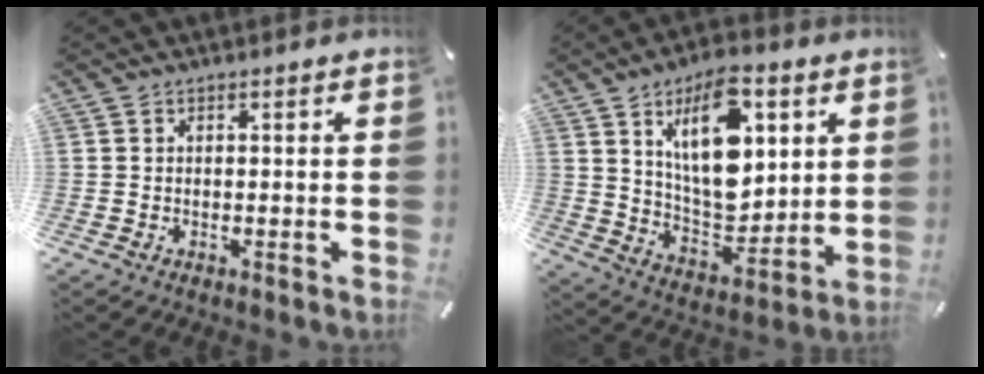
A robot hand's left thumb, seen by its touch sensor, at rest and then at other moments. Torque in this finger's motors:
{"motor_torque": [2.48, 2.53, 1.63, -0.25, 0.26]}